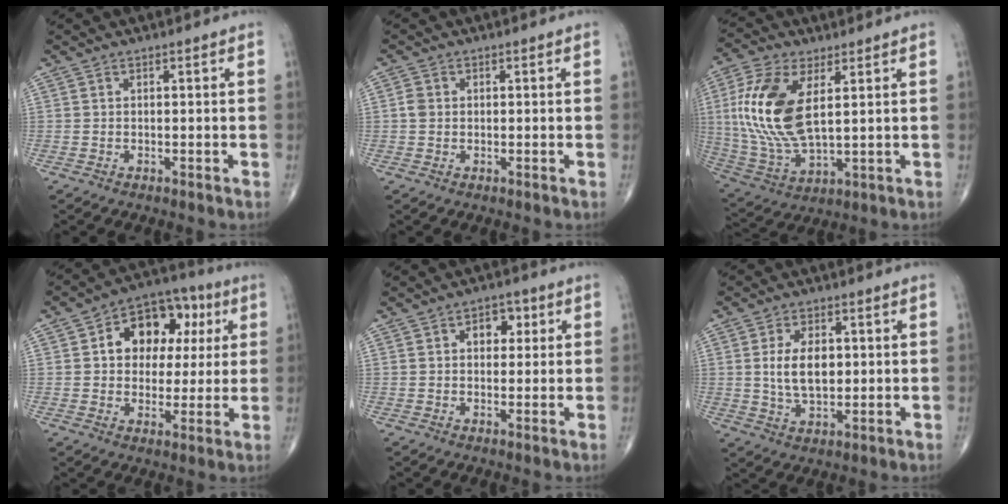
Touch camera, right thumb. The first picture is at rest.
{"total": 1.7, "force": [0.0, 1.4, 0.9], "torque": [-0.013, 0.002, -0.001]}
{"total": 17.4, "force": [3.7, 8.2, 14.9], "torque": [-0.328, -0.012, 0.078]}
{"total": 14.4, "force": [3.8, 10.0, 9.5], "torque": [-0.087, 0.015, 0.050]}
{"total": 4.4, "force": [1.3, 3.1, 2.9], "torque": [-0.015, 0.001, 0.013]}
{"total": 8.1, "force": [0.9, 4.7, 6.6], "torque": [-0.109, -0.008, 0.021]}